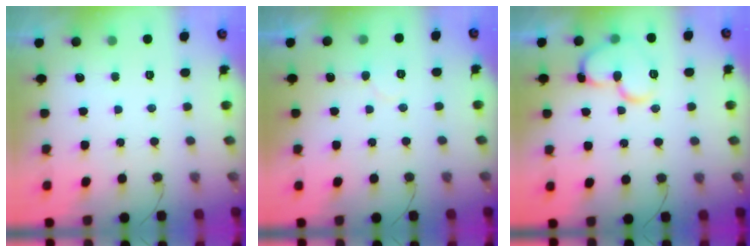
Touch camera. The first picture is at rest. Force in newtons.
{"total": 5.5, "press": 5.5, "slide": 0.2}
{"total": 13.2, "press": 13.1, "slide": 1.7}